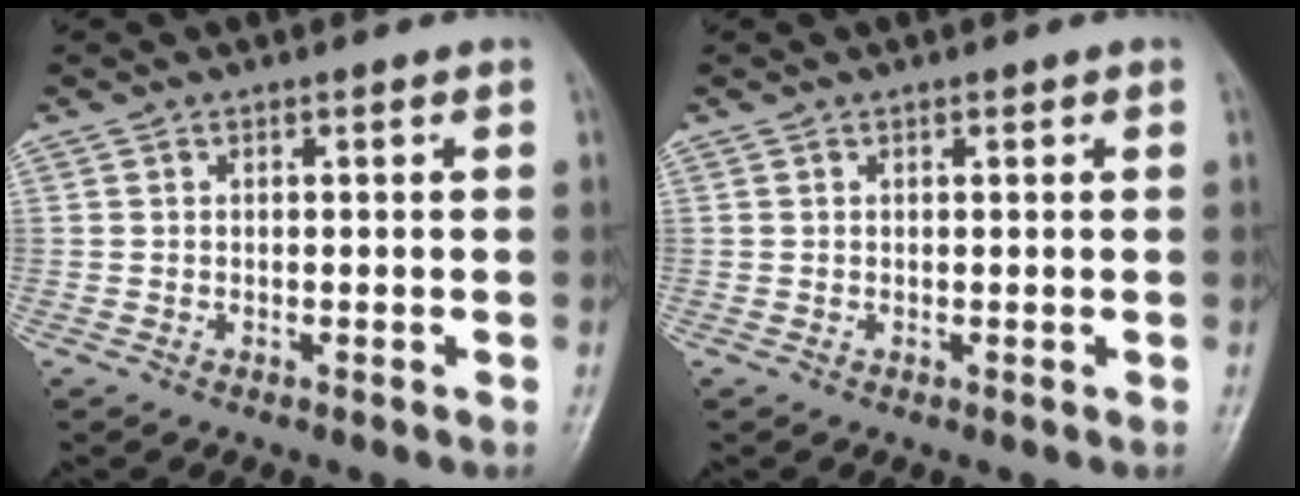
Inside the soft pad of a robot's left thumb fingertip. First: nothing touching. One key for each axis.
{"total": 0.0}